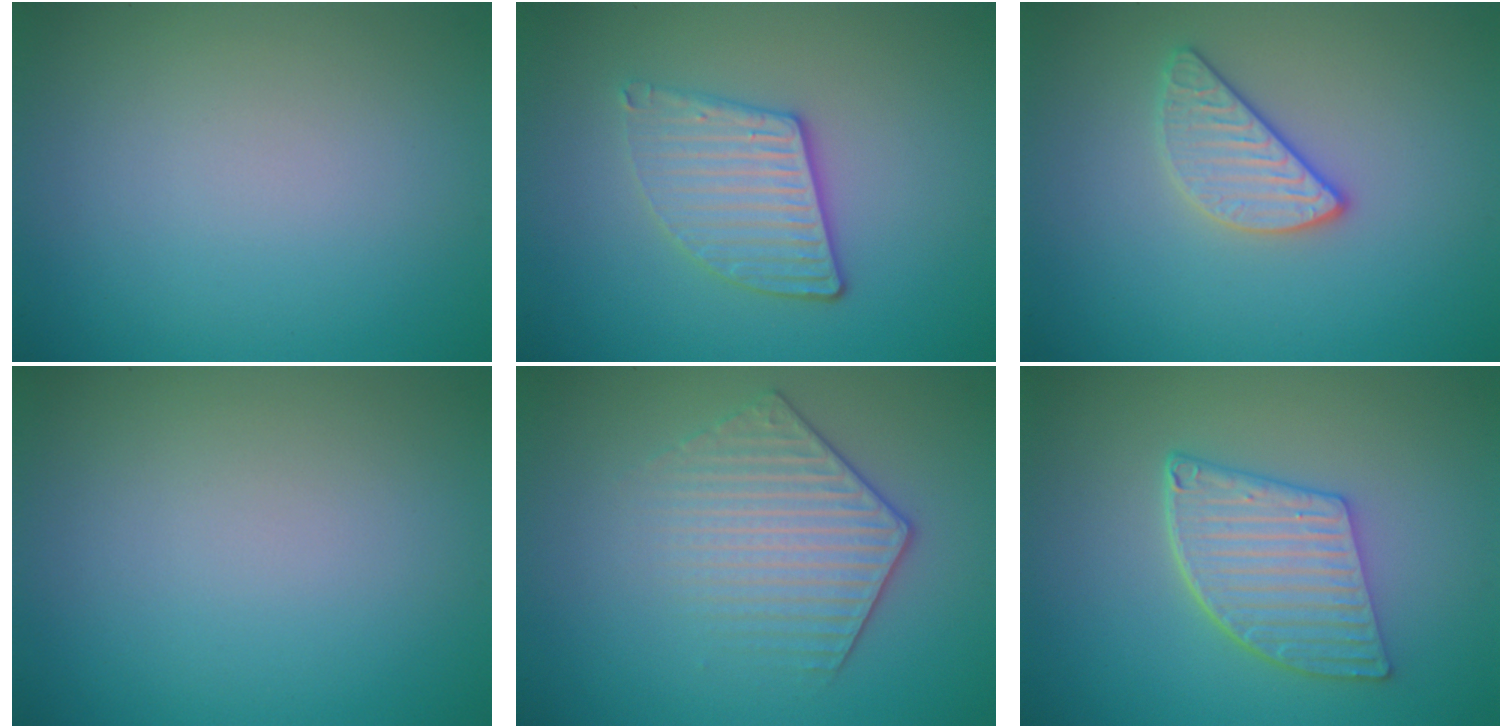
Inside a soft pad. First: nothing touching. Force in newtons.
{"total": 3.6, "press": 3.1, "slide": 1.8}
{"total": 2.6, "press": 2.5, "slide": 0.7}
{"total": 0.0}
{"total": 3.9, "press": 3.4, "slide": 1.8}
{"total": 5.4, "press": 4.2, "slide": 3.3}